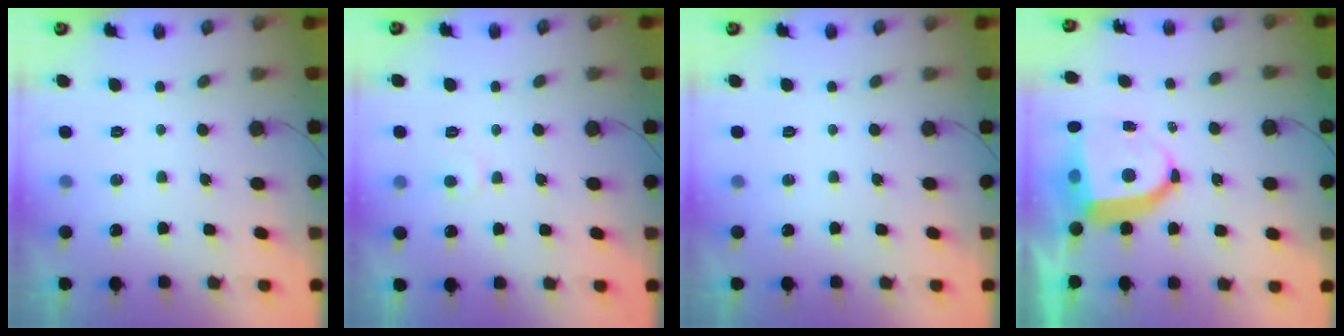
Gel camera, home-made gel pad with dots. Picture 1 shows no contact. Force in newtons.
{"total": 3.2, "press": 3.2, "slide": 0.4}
{"total": 0.0}
{"total": 9.6, "press": 9.6, "slide": 1.0}